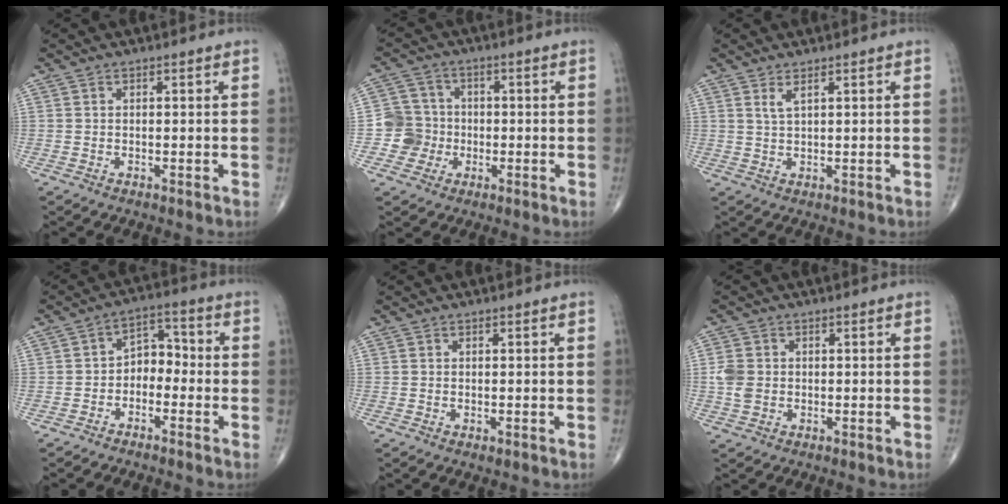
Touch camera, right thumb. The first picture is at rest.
{"total": 6.4, "force": [-1.5, 6.2, 0.4], "torque": [0.029, 0.016, -0.036]}
{"total": 1.9, "force": [1.1, 0.4, 1.5], "torque": [-0.035, -0.006, 0.027]}
{"total": 5.7, "force": [-1.9, 4.1, 3.5], "torque": [-0.028, 0.039, -0.048]}
{"total": 0.5, "force": [-0.1, 0.3, 0.4], "torque": [-0.009, -0.002, 0.001]}
{"total": 4.0, "force": [-0.1, 3.3, 2.4], "torque": [-0.047, 0.005, -0.002]}